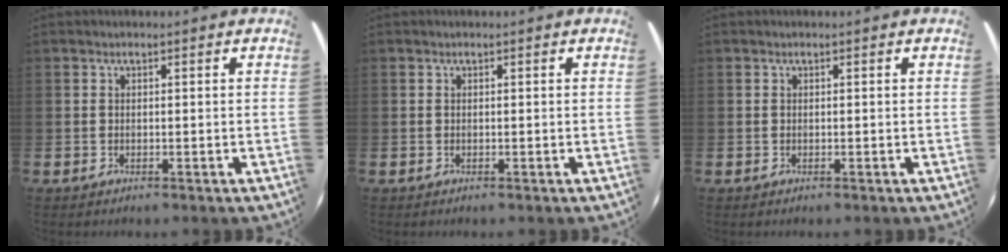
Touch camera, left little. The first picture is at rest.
{"total": 0.0}
{"total": 0.0}